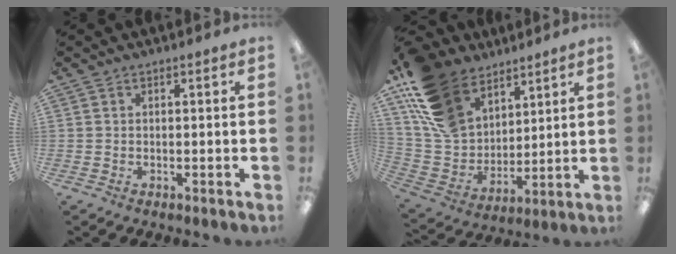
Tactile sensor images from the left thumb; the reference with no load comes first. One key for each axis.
{"total": 18.8, "fx": 12.0, "fy": 12.0, "fz": 8.1, "tx": -0.197, "ty": -0.060, "tz": 0.231}